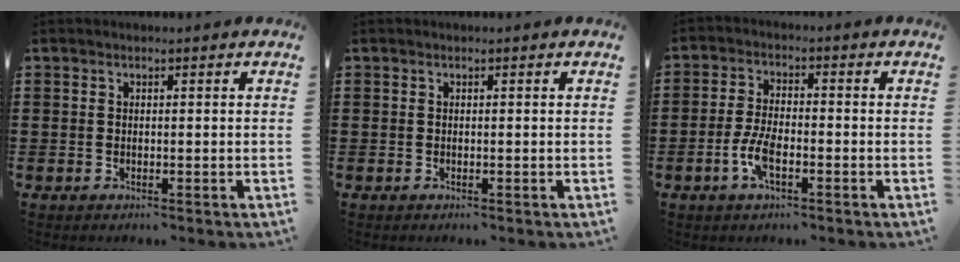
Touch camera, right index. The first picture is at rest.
{"total": 0.0}
{"total": 5.1, "force": [-2.0, 2.0, 4.2], "torque": [-0.099, -0.003, -0.042]}